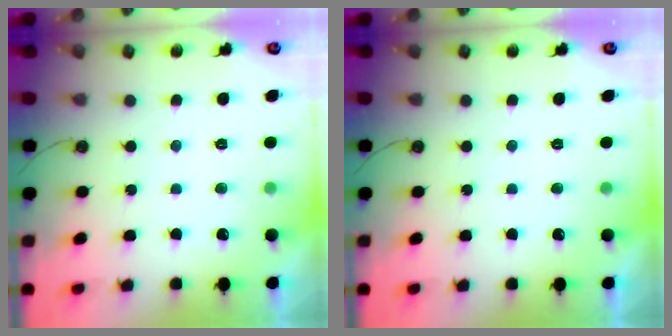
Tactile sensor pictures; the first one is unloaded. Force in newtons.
{"total": 0.0}